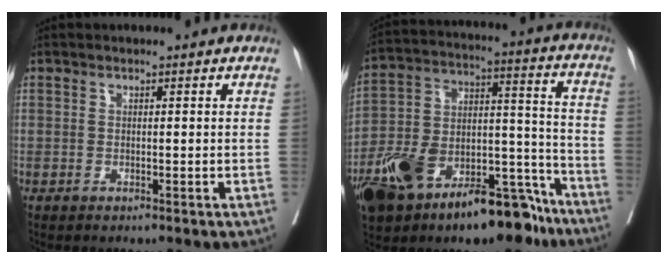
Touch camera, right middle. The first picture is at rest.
{"total": 23.1, "force": [-15.7, 8.8, 14.5], "torque": [-0.229, 0.027, -0.260]}